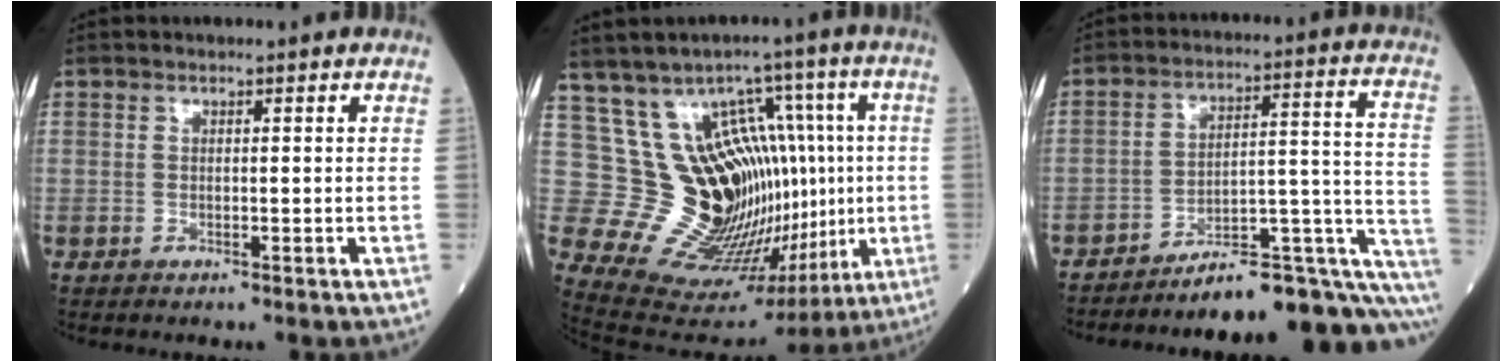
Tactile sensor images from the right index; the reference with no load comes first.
{"total": 18.4, "force": [1.8, 11.1, 14.5], "torque": [-0.213, 0.048, 0.065]}
{"total": 18.6, "force": [-15.5, 1.8, 10.0], "torque": [-0.070, 0.050, -0.218]}